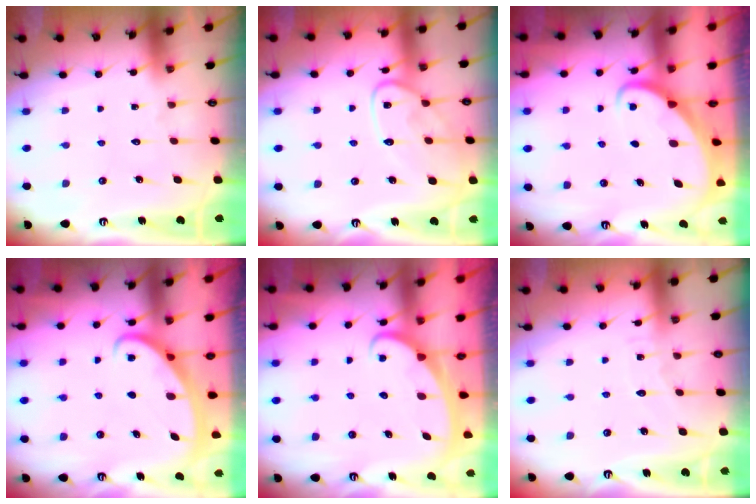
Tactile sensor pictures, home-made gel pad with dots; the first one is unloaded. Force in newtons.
{"total": 12.1, "press": 12.0, "slide": 1.1}
{"total": 2.4, "press": 2.4, "slide": 0.2}
{"total": 2.5, "press": 2.5, "slide": 0.4}
{"total": 2.5, "press": 2.5, "slide": 0.4}
{"total": 4.7, "press": 4.6, "slide": 0.5}